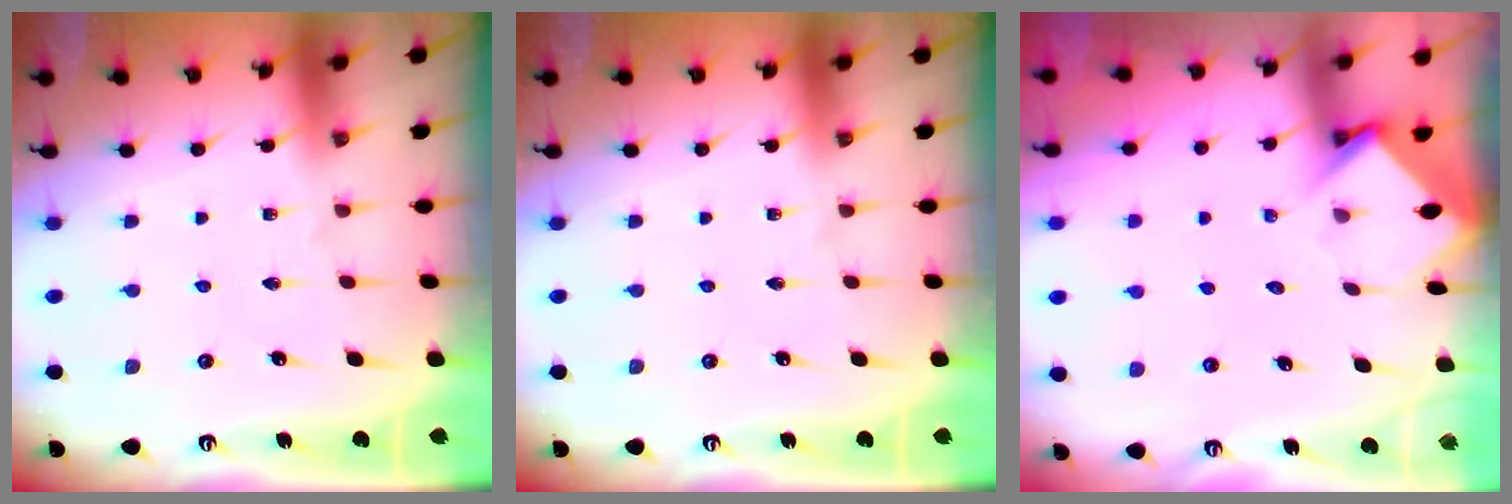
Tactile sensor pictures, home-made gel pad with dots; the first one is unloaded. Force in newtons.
{"total": 0.0}
{"total": 3.7, "press": 3.7, "slide": 0.2}